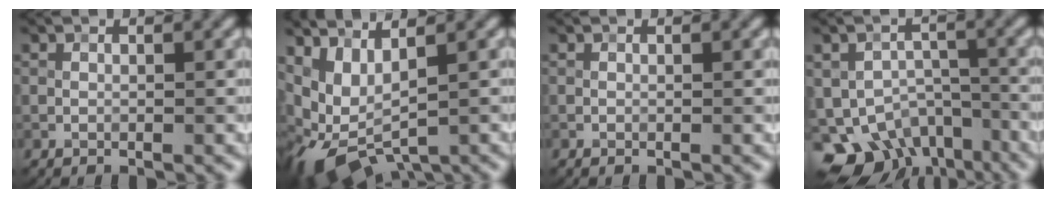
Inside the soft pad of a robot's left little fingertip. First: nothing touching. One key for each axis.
{"total": 8.1, "fx": -1.5, "fy": 4.3, "fz": 6.6, "tx": -0.150, "ty": -0.018, "tz": -0.018}
{"total": 0.0}
{"total": 8.7, "fx": -5.5, "fy": 5.4, "fz": 4.1, "tx": -0.061, "ty": -0.016, "tz": -0.085}